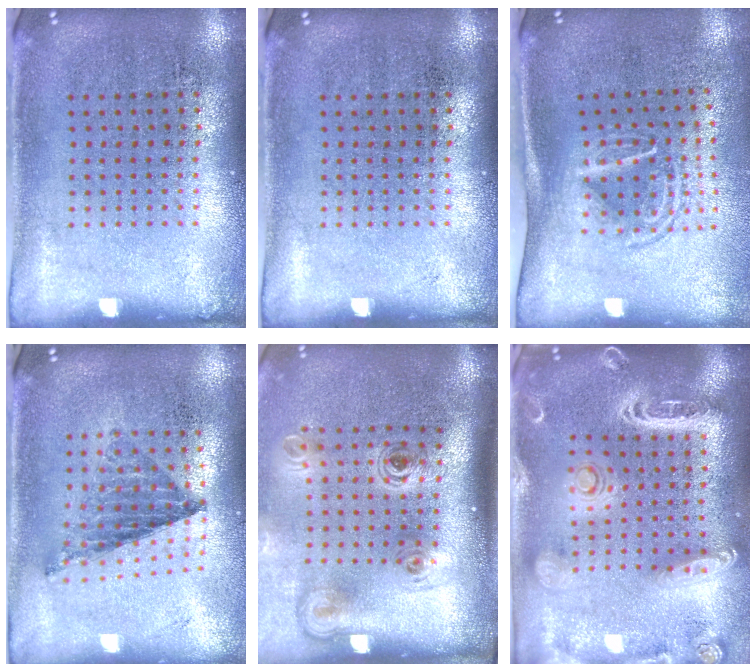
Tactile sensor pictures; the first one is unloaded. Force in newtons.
{"total": 0.0}
{"total": 1.6, "press": 1.2, "slide": 1.1}
{"total": 0.8, "press": 0.8, "slide": 0.1}
{"total": 2.2, "press": 1.5, "slide": 1.7}
{"total": 2.8, "press": 2.5, "slide": 1.4}